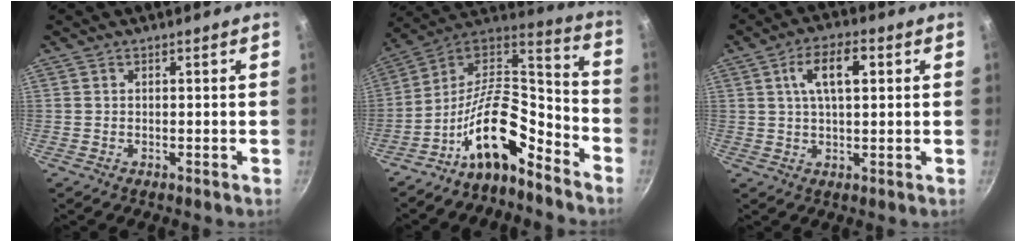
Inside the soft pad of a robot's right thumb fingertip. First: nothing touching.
{"total": 16.8, "force": [-10.0, 7.2, 11.4], "torque": [-0.184, 0.098, -0.193]}
{"total": 8.3, "force": [2.3, 3.7, 7.0], "torque": [-0.110, 0.011, 0.036]}